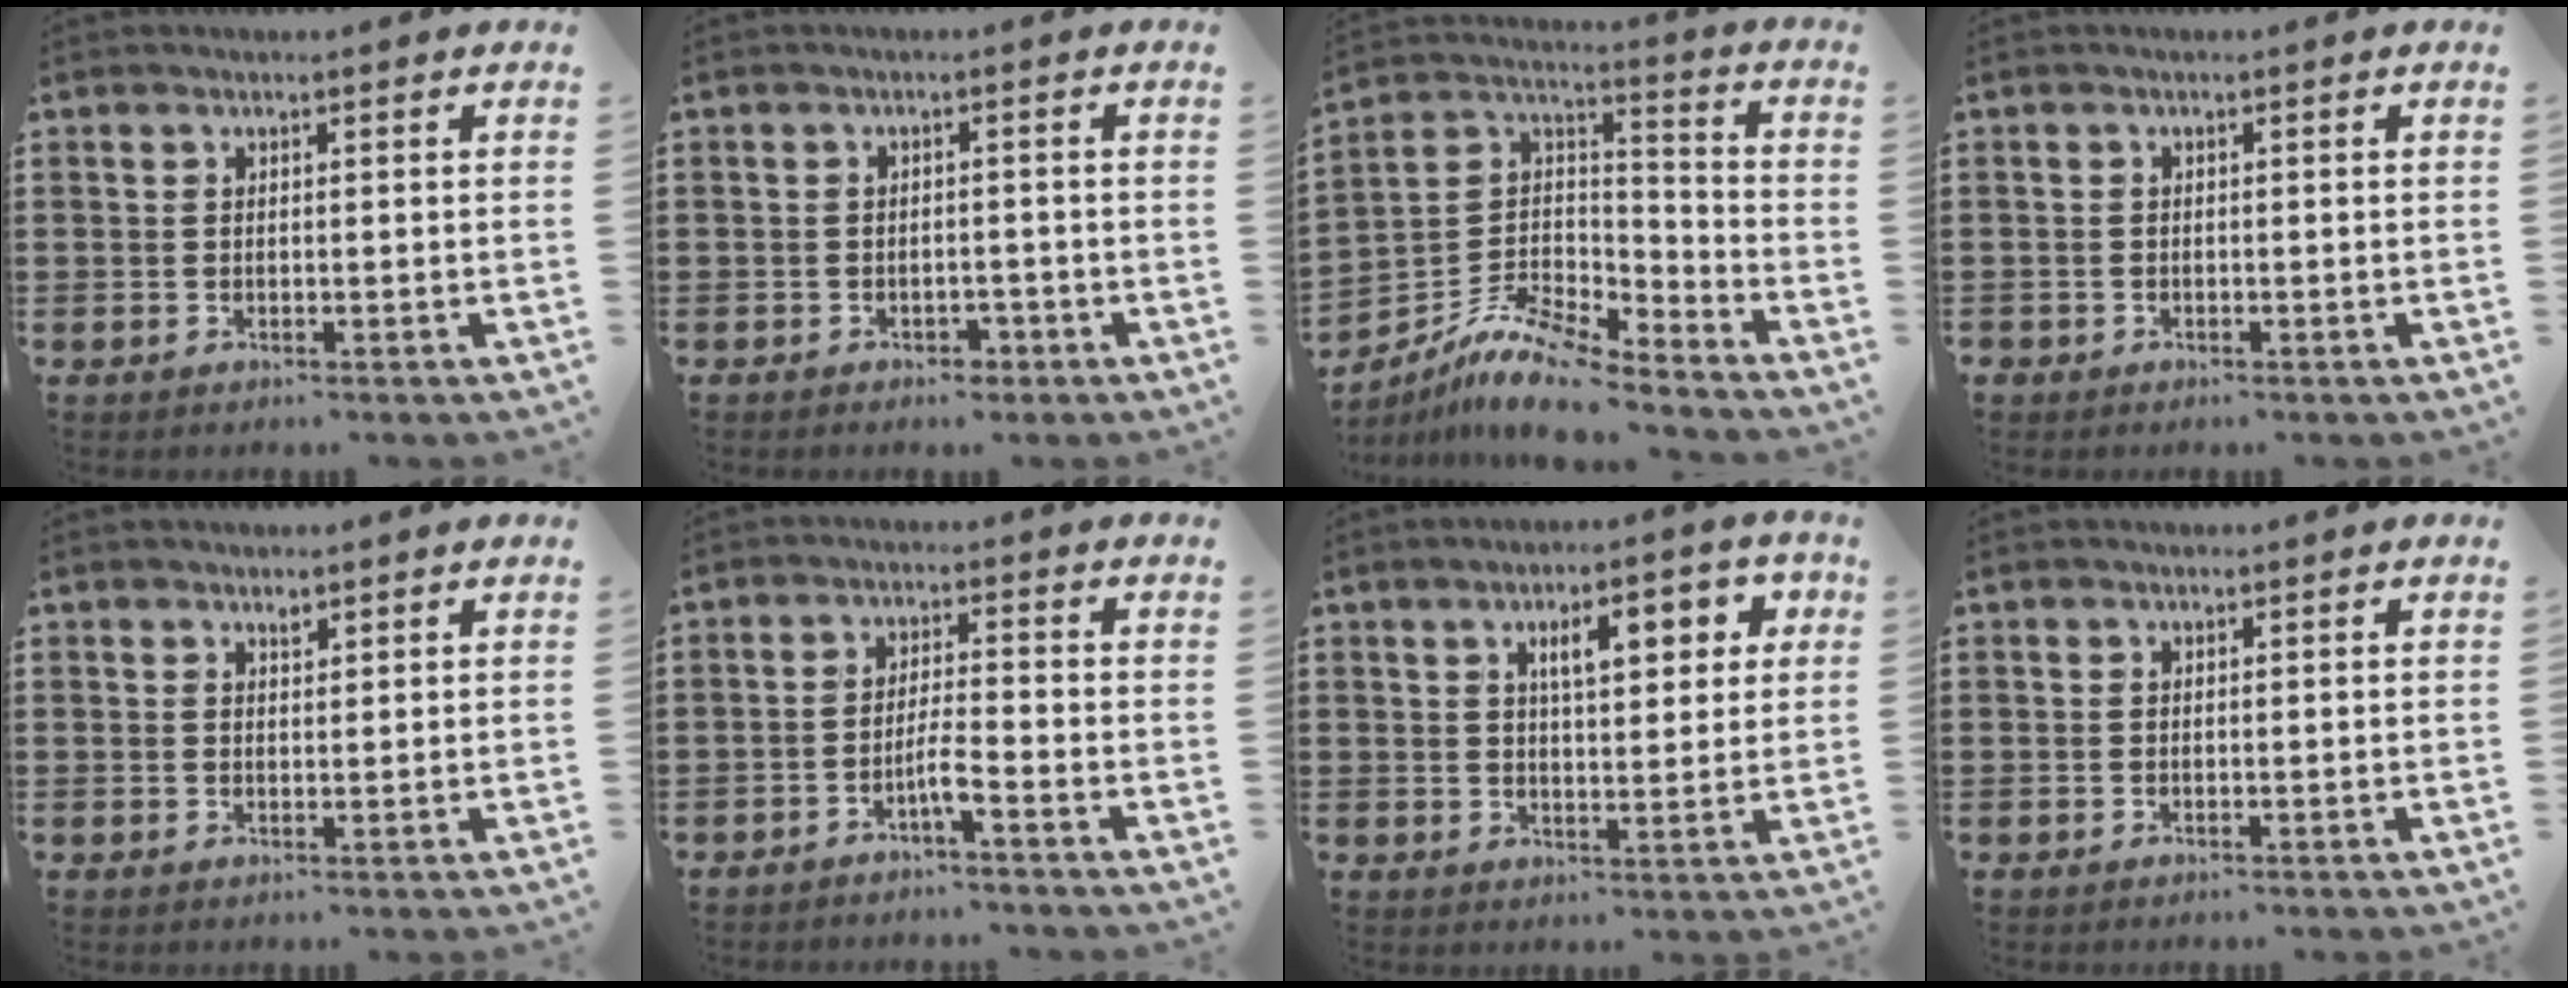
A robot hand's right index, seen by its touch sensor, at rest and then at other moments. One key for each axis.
{"total": 1.7, "fx": -1.4, "fy": 0.9, "fz": 0.4, "tx": -0.014, "ty": 0.000, "tz": -0.031}
{"total": 10.1, "fx": -8.9, "fy": 2.4, "fz": 3.9, "tx": -0.091, "ty": 0.015, "tz": -0.183}
{"total": 0.8, "fx": -0.6, "fy": 0.5, "fz": 0.0, "tx": -0.002, "ty": 0.003, "tz": -0.015}
{"total": 1.0, "fx": 0.8, "fy": 0.4, "fz": 0.4, "tx": -0.010, "ty": 0.001, "tz": 0.016}
{"total": 3.3, "fx": -2.2, "fy": 0.0, "fz": 2.4, "tx": -0.052, "ty": -0.001, "tz": -0.044}
{"total": 6.5, "fx": 2.5, "fy": 2.4, "fz": 5.5, "tx": -0.082, "ty": -0.003, "tz": 0.032}
{"total": 0.0}